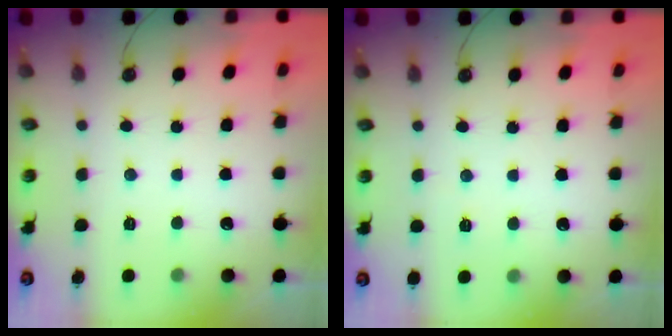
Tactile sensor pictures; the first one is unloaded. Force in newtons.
{"total": 2.5, "press": 1.1, "slide": 2.2}